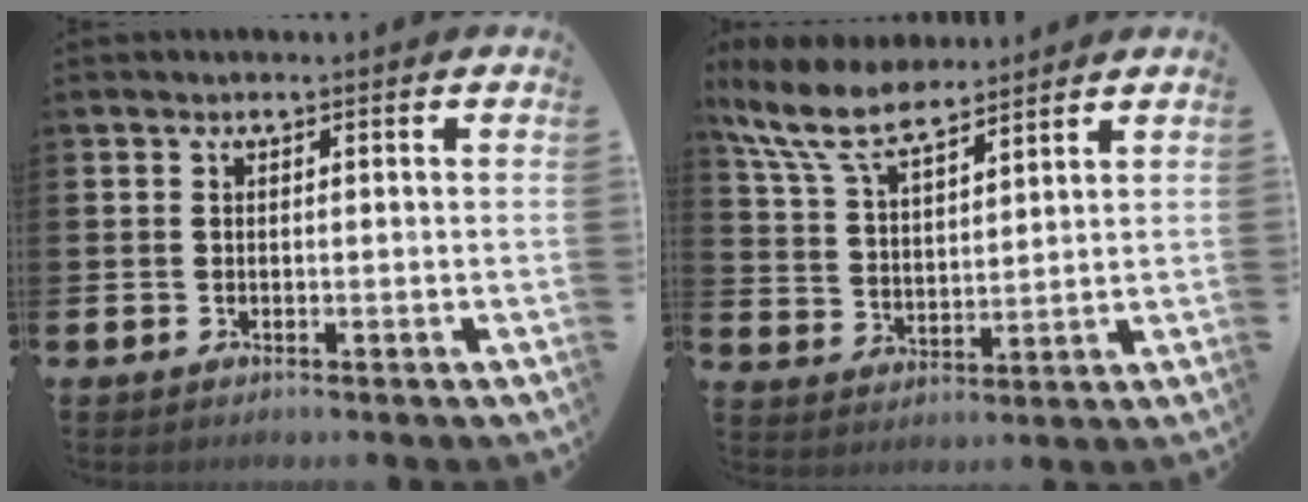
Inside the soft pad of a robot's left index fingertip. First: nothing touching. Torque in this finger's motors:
{"motor_torque": [1.02, -1.07, 0.67, 0.21]}